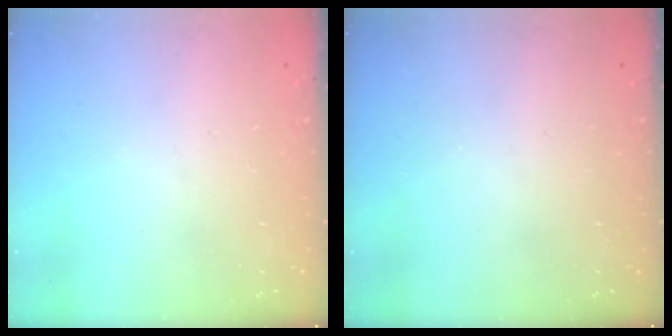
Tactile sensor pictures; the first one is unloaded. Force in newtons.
{"total": 0.0}